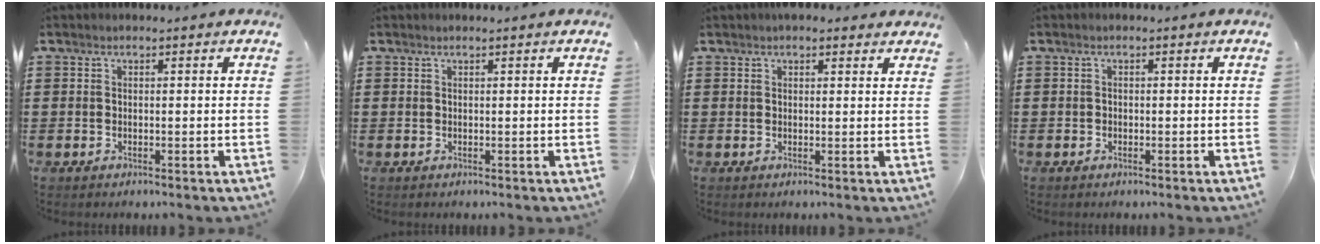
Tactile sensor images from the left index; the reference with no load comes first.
{"total": 0.5, "force": [0.4, -0.1, 0.3], "torque": [-0.005, -0.002, 0.010]}
{"total": 2.0, "force": [1.8, 0.6, 0.6], "torque": [-0.016, 0.006, 0.033]}
{"total": 0.5, "force": [-0.2, 0.5, 0.2], "torque": [-0.006, 0.001, -0.004]}